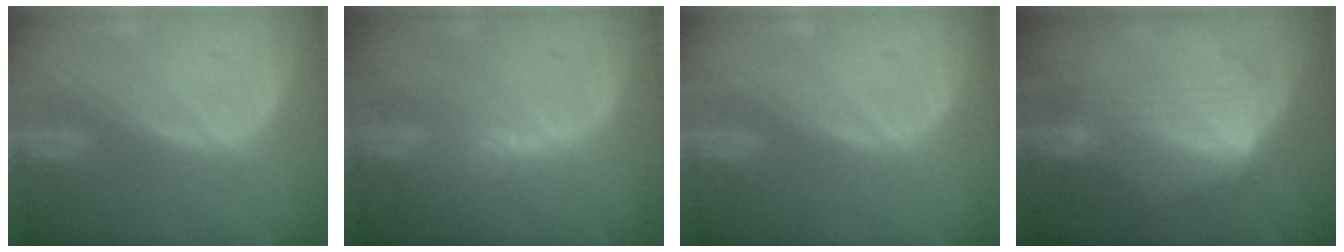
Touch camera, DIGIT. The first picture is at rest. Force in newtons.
{"total": 3.6, "press": 3.4, "slide": 1.2}
{"total": 0.0}
{"total": 6.5, "press": 6.1, "slide": 2.1}